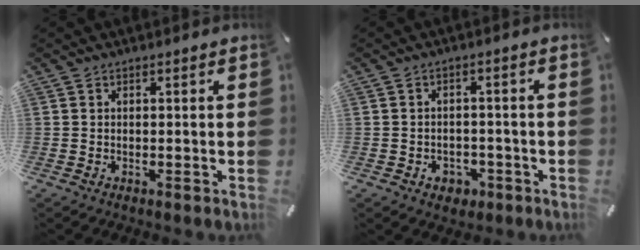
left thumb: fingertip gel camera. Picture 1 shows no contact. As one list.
[{"total": 3.8, "force": [-1.6, 3.2, 1.4], "torque": [-0.015, 0.003, -0.031]}]